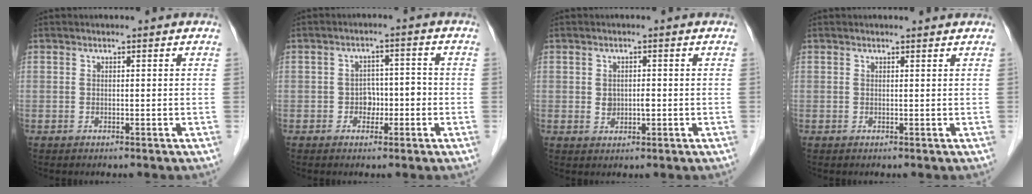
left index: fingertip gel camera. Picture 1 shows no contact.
{"total": 3.5, "force": [-1.3, 2.5, 2.1], "torque": [-0.029, 0.016, -0.021]}
{"total": 2.0, "force": [-0.1, 1.4, 1.4], "torque": [-0.024, 0.001, 0.003]}
{"total": 1.4, "force": [1.4, 0.1, 0.1], "torque": [-0.008, 0.003, 0.016]}